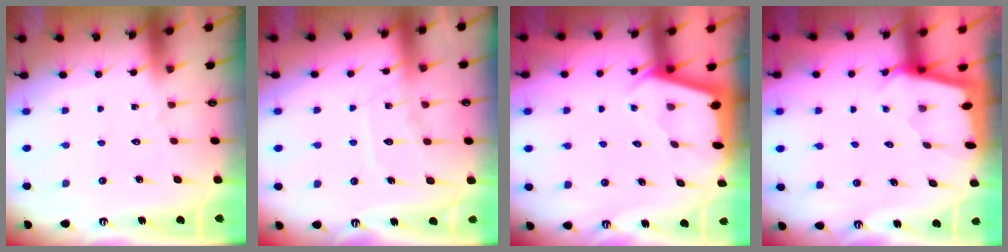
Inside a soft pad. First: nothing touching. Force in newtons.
{"total": 8.0, "press": 8.0, "slide": 0.6}
{"total": 2.2, "press": 2.2, "slide": 0.1}
{"total": 1.7, "press": 1.7, "slide": 0.2}